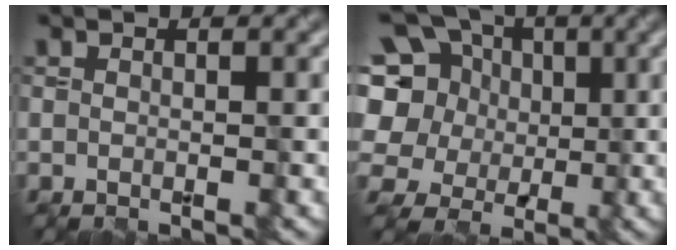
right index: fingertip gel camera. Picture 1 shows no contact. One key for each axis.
{"total": 11.0, "fx": 2.9, "fy": 9.1, "fz": 5.5, "tx": -0.138, "ty": 0.034, "tz": 0.020}